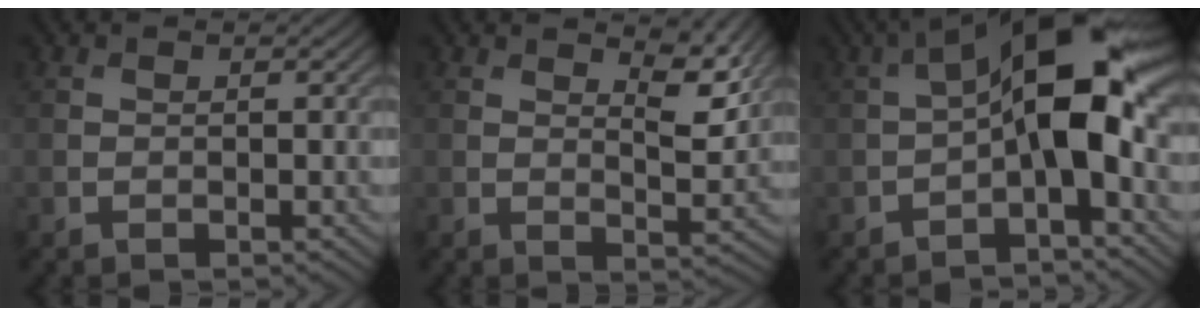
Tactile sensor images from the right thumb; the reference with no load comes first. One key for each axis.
{"total": 5.3, "fx": 3.4, "fy": 1.5, "fz": 3.7, "tx": -0.069, "ty": -0.009, "tz": 0.056}
{"total": 11.6, "fx": 0.0, "fy": 4.4, "fz": 10.7, "tx": -0.181, "ty": 0.015, "tz": -0.010}